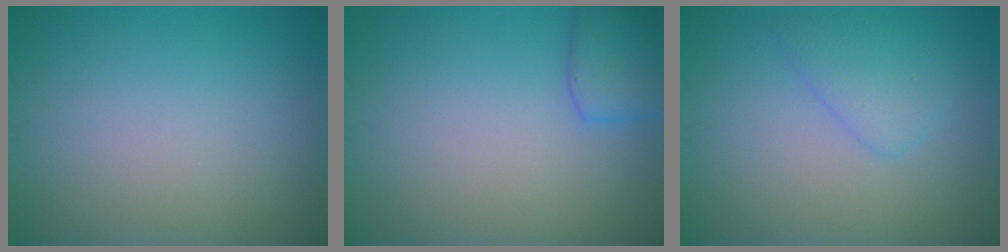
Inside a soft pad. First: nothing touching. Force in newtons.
{"total": 2.7, "press": 2.6, "slide": 0.2}
{"total": 2.6, "press": 2.6, "slide": 0.0}